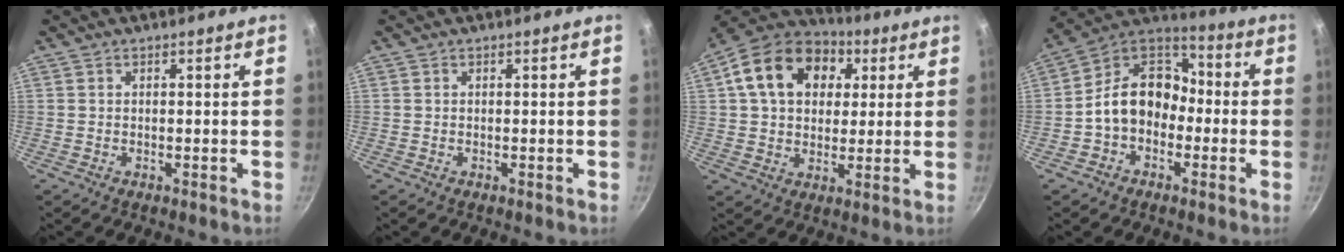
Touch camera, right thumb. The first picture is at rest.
{"total": 0.0}
{"total": 18.1, "force": [5.3, 13.3, 11.1], "torque": [-0.175, 0.018, 0.075]}
{"total": 13.5, "force": [-2.7, 10.4, 8.1], "torque": [-0.089, 0.056, -0.070]}